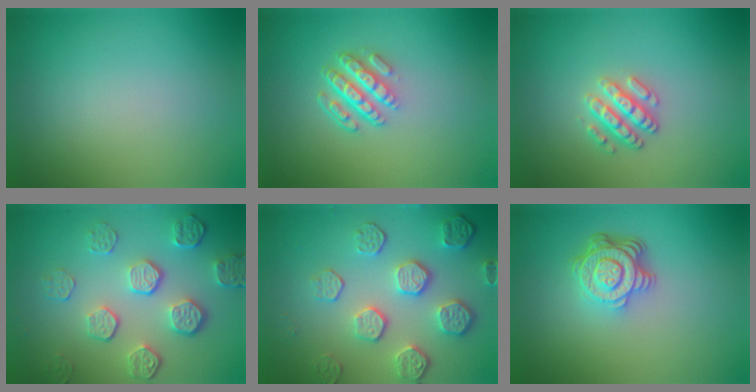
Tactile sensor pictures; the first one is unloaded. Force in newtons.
{"total": 4.3, "press": 3.1, "slide": 2.9}
{"total": 2.6, "press": 2.5, "slide": 0.4}
{"total": 5.2, "press": 3.7, "slide": 3.6}
{"total": 5.4, "press": 4.2, "slide": 3.3}
{"total": 4.7, "press": 3.4, "slide": 3.3}